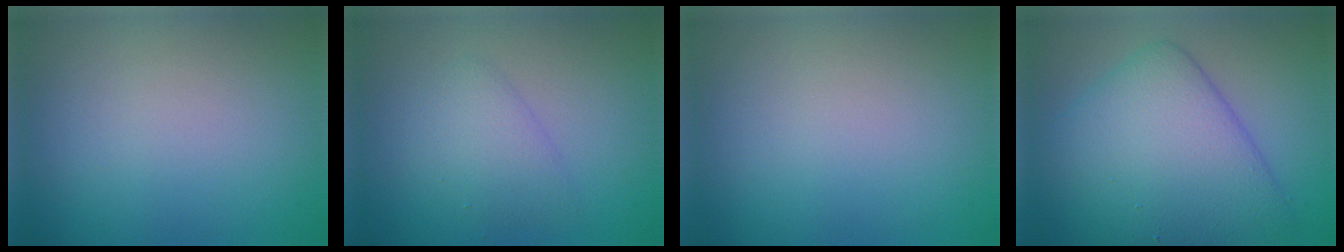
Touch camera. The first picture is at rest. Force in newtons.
{"total": 2.4, "press": 2.4, "slide": 0.2}
{"total": 0.0}
{"total": 8.9, "press": 8.9, "slide": 0.2}